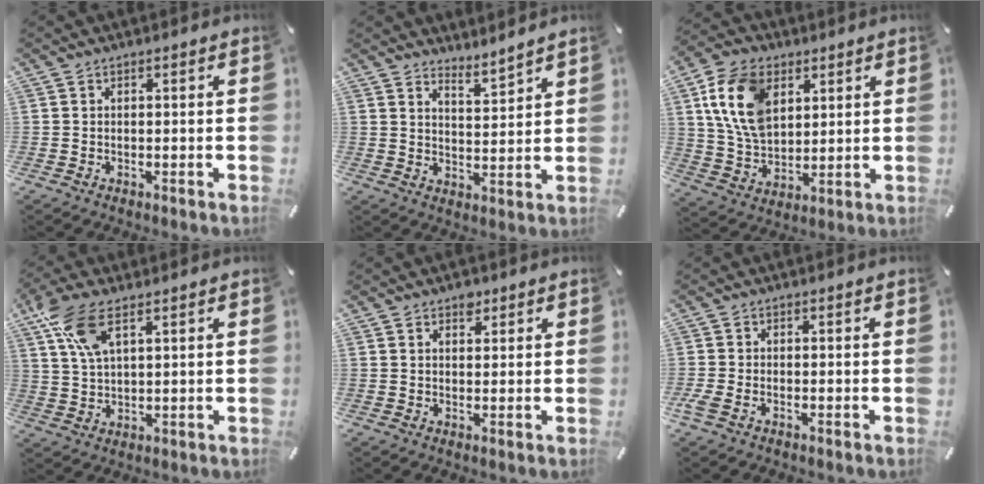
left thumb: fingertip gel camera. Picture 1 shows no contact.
{"total": 4.9, "force": [4.9, 0.6, 0.2], "torque": [-0.002, -0.038, 0.087]}
{"total": 14.5, "force": [5.7, 10.1, 8.8], "torque": [-0.210, 0.000, 0.105]}
{"total": 10.2, "force": [5.3, 4.6, 7.4], "torque": [-0.165, -0.006, 0.099]}
{"total": 2.3, "force": [1.6, 1.5, 0.7], "torque": [0.010, -0.007, 0.024]}
{"total": 1.8, "force": [-1.0, 0.9, 1.2], "torque": [-0.033, -0.002, -0.021]}